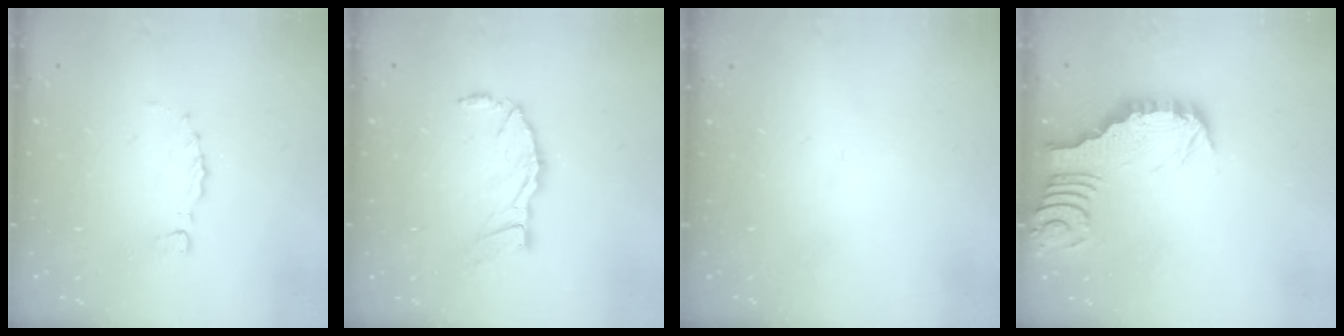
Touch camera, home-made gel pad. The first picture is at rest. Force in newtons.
{"total": 10.1, "press": 10.0, "slide": 1.3}
{"total": 0.0}
{"total": 3.2, "press": 3.1, "slide": 0.4}